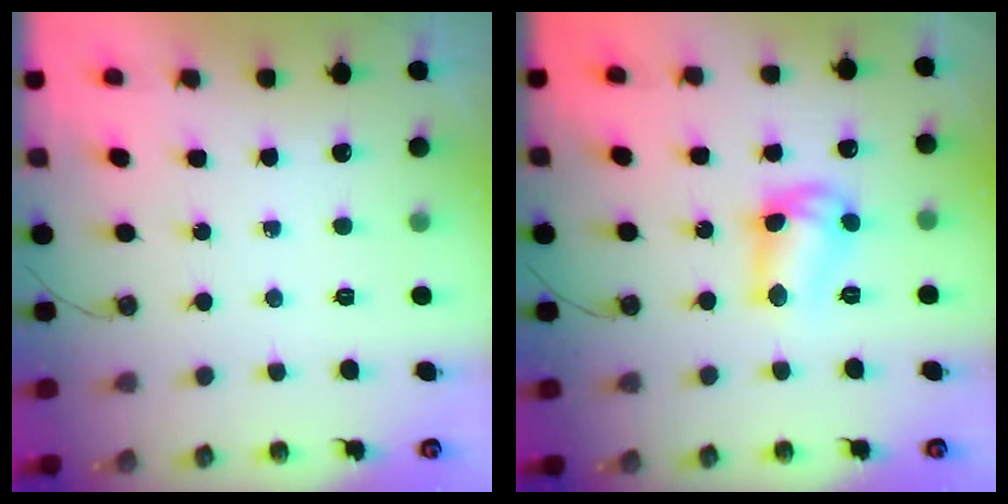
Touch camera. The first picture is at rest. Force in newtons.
{"total": 11.7, "press": 11.6, "slide": 0.7}